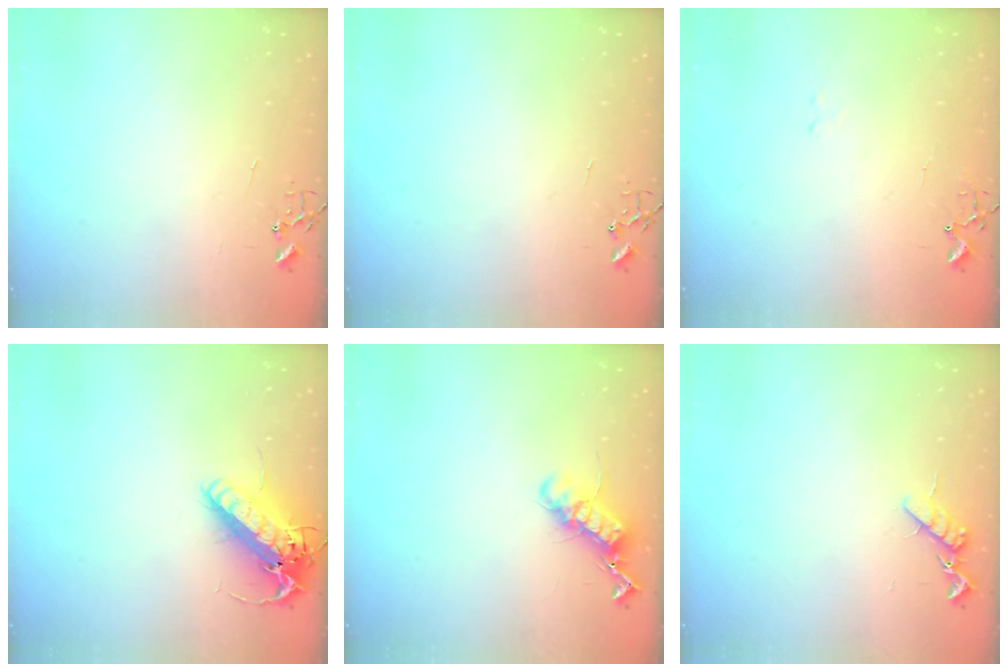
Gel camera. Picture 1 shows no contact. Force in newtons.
{"total": 0.0}
{"total": 8.6, "press": 8.5, "slide": 0.7}
{"total": 16.2, "press": 15.9, "slide": 3.2}
{"total": 12.5, "press": 12.5, "slide": 0.4}
{"total": 9.1, "press": 9.1, "slide": 0.6}